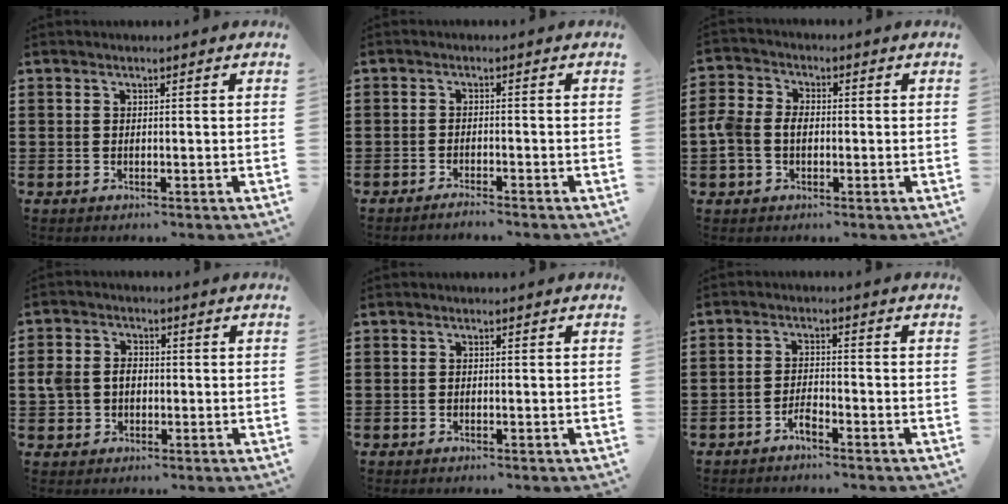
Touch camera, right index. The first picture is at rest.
{"total": 1.5, "force": [-1.5, -0.2, 0.4], "torque": [-0.007, 0.001, -0.028]}
{"total": 4.4, "force": [-0.7, 3.4, 2.7], "torque": [-0.086, -0.001, -0.025]}
{"total": 4.0, "force": [-0.2, 3.4, 2.1], "torque": [-0.057, 0.009, -0.011]}
{"total": 0.0}
{"total": 2.3, "force": [-1.9, 0.5, 1.2], "torque": [-0.026, 0.005, -0.038]}